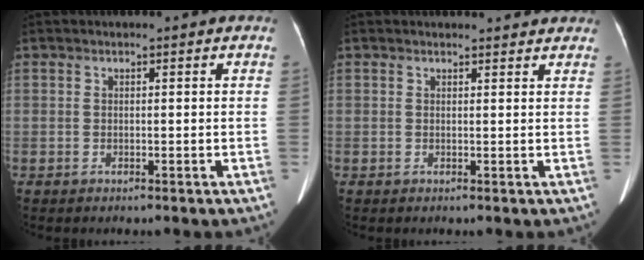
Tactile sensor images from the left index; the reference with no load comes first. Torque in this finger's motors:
{"motor_torque": [-0.67, -1.47, -0.58, -0.21]}